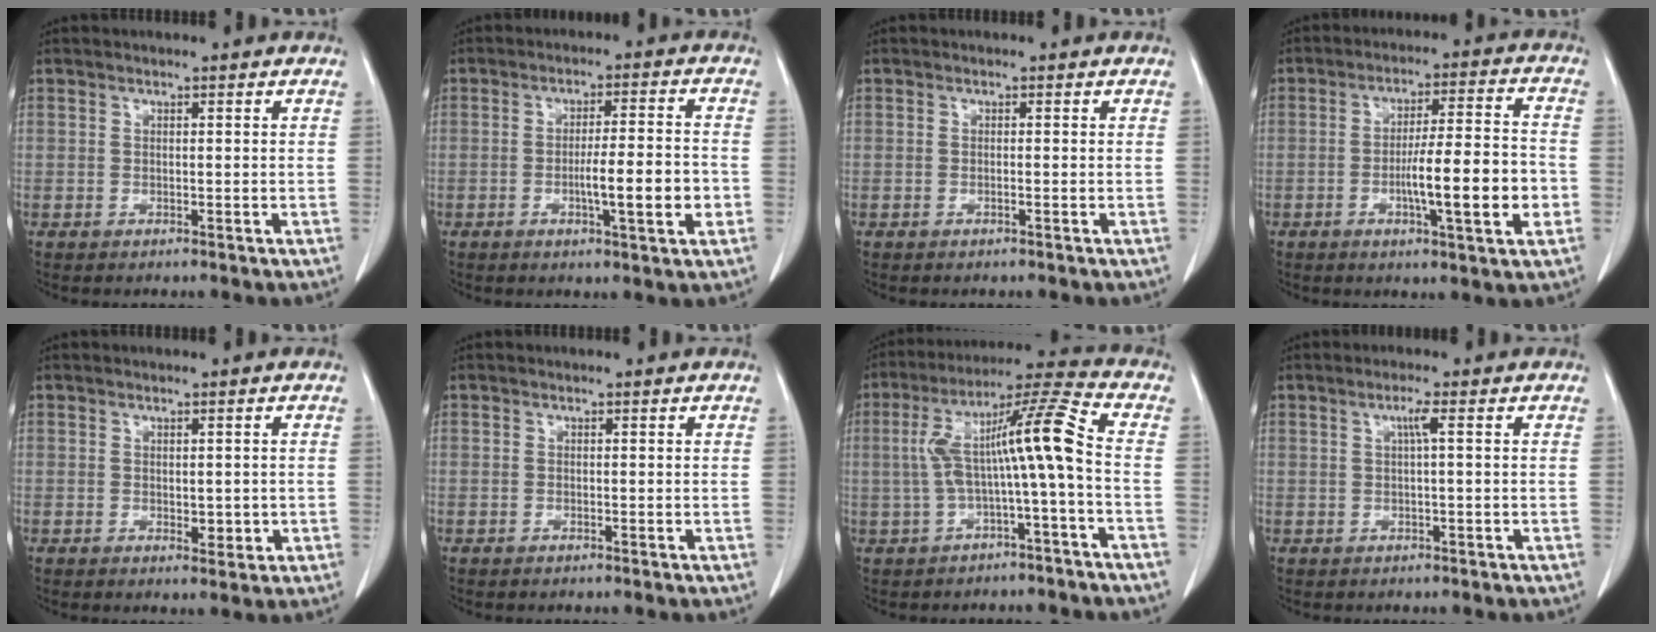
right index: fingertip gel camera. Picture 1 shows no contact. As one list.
[{"total": 8.0, "force": [-2.1, 0.5, 7.7], "torque": [-0.118, 0.002, -0.030]}, {"total": 0.0}, {"total": 11.8, "force": [-3.0, 0.8, 11.4], "torque": [-0.180, 0.004, -0.047]}, {"total": 2.3, "force": [-0.2, 1.3, 1.8], "torque": [-0.020, -0.001, 0.005]}, {"total": 0.0}, {"total": 10.9, "force": [-0.9, -0.4, 10.9], "torque": [-0.193, 0.040, -0.016]}, {"total": 1.8, "force": [0.4, -0.3, 1.7], "torque": [-0.031, 0.003, 0.007]}]